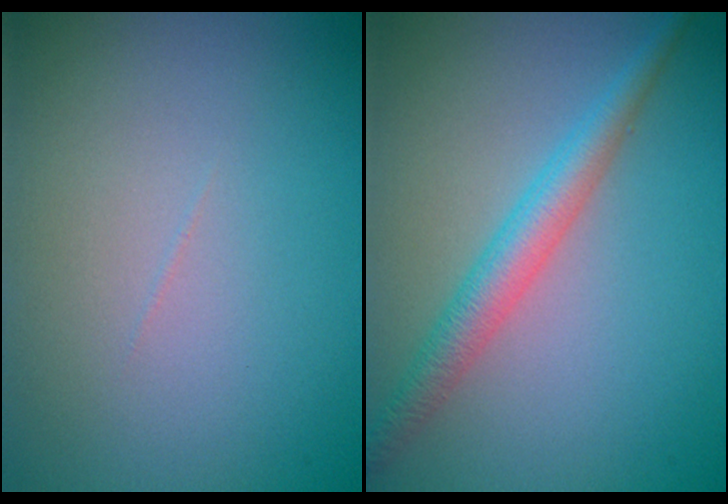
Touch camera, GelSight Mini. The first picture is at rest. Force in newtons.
{"total": 3.2, "press": 3.2, "slide": 0.0}